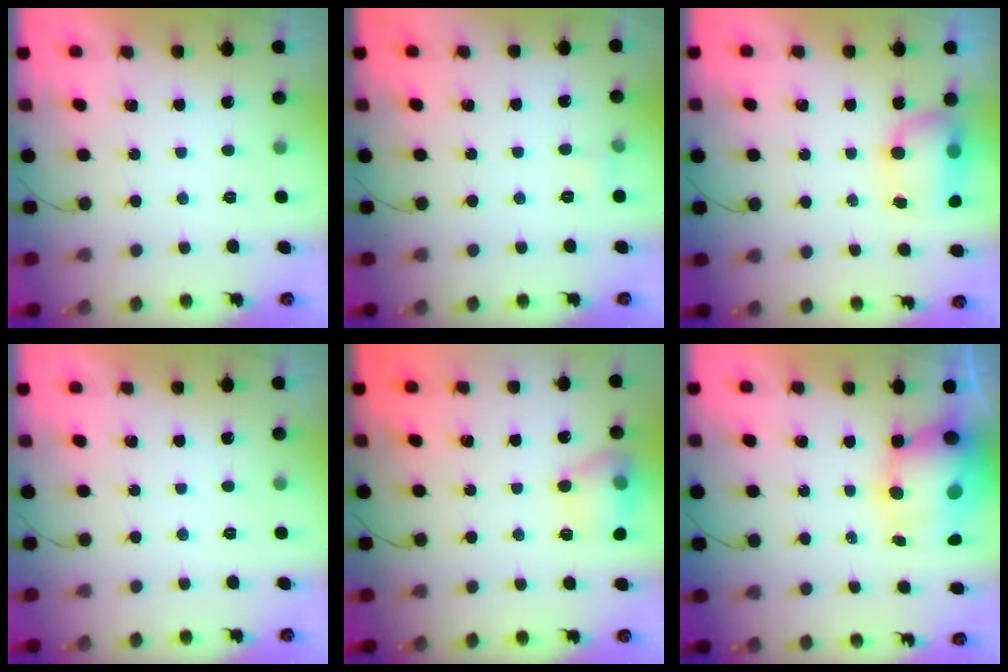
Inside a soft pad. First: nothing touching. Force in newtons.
{"total": 3.0, "press": 2.8, "slide": 1.0}
{"total": 7.2, "press": 7.1, "slide": 1.4}
{"total": 0.0}
{"total": 12.8, "press": 12.8, "slide": 1.0}
{"total": 11.7, "press": 11.4, "slide": 2.9}